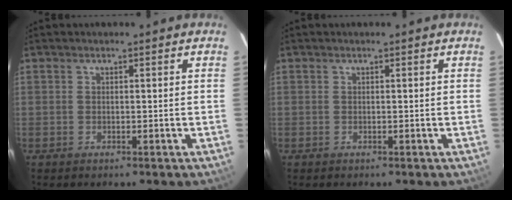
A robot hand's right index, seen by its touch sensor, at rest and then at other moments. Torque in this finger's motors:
{"motor_torque": [0.00, 0.00, 0.01, 0.00]}